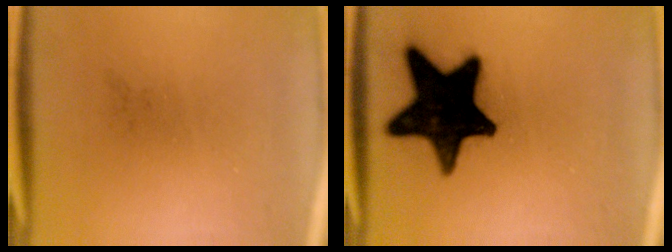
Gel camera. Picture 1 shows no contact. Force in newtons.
{"total": 20.1}